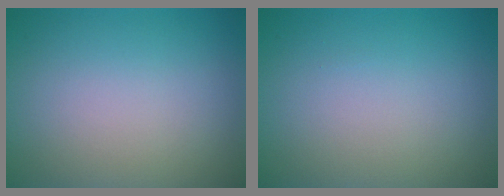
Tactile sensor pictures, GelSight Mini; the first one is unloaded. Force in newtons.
{"total": 0.0}